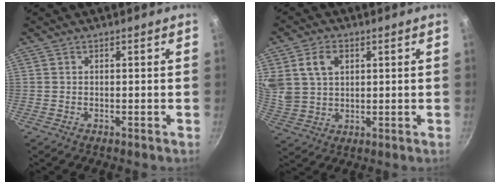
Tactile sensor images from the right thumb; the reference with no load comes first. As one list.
[{"total": 9.2, "force": [3.3, 6.8, 5.3], "torque": [-0.087, -0.009, 0.069]}]